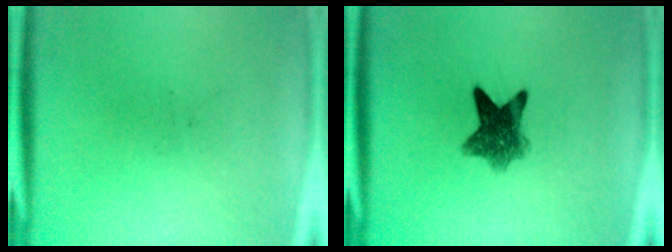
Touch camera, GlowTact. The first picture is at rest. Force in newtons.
{"total": 7.1}